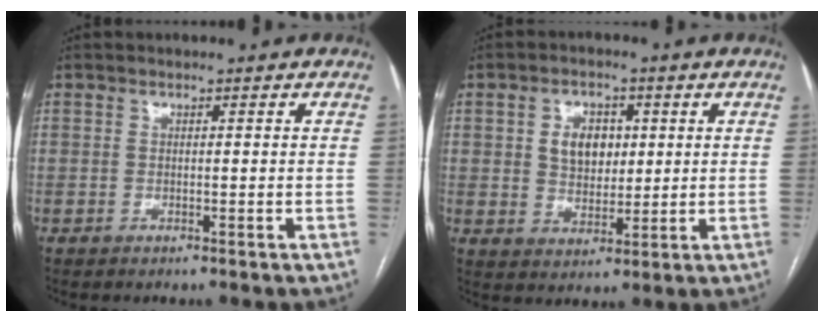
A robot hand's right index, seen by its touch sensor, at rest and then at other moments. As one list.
[{"total": 6.2, "force": [1.5, 4.3, 4.2], "torque": [-0.072, 0.007, 0.034]}]